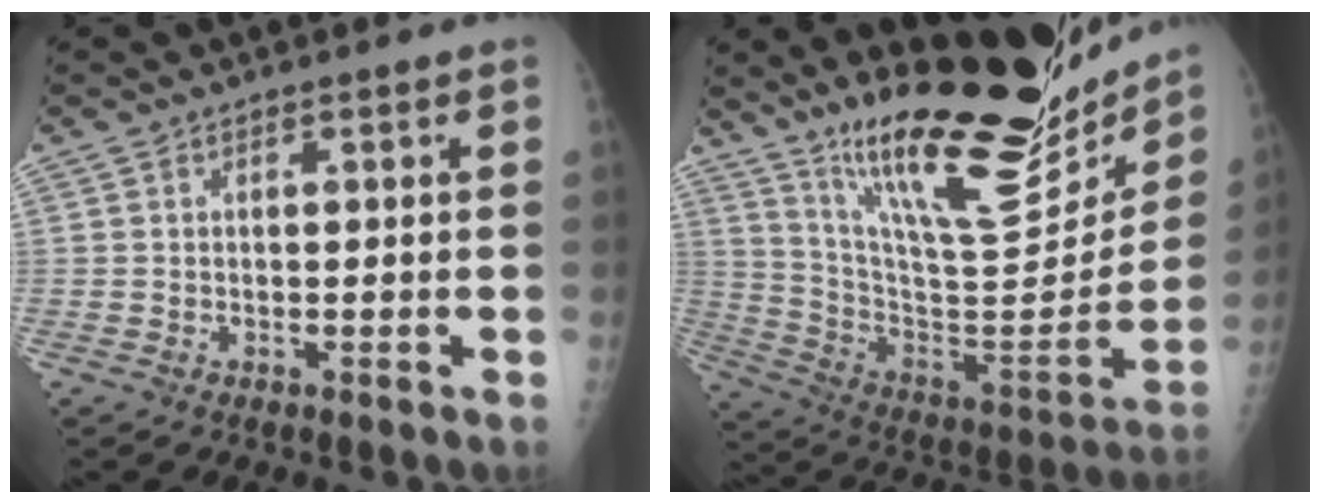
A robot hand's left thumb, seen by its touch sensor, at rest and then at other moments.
{"total": 27.5, "force": [20.8, 6.7, 16.7], "torque": [-0.227, -0.109, 0.334]}